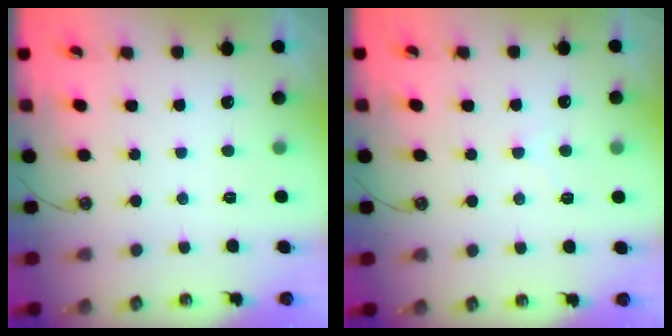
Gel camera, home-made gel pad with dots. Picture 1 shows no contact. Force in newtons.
{"total": 1.3, "press": 1.2, "slide": 0.3}